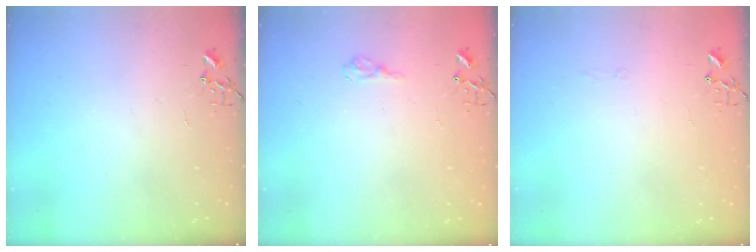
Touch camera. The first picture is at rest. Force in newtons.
{"total": 8.0, "press": 7.9, "slide": 1.0}
{"total": 2.6, "press": 2.6, "slide": 0.5}